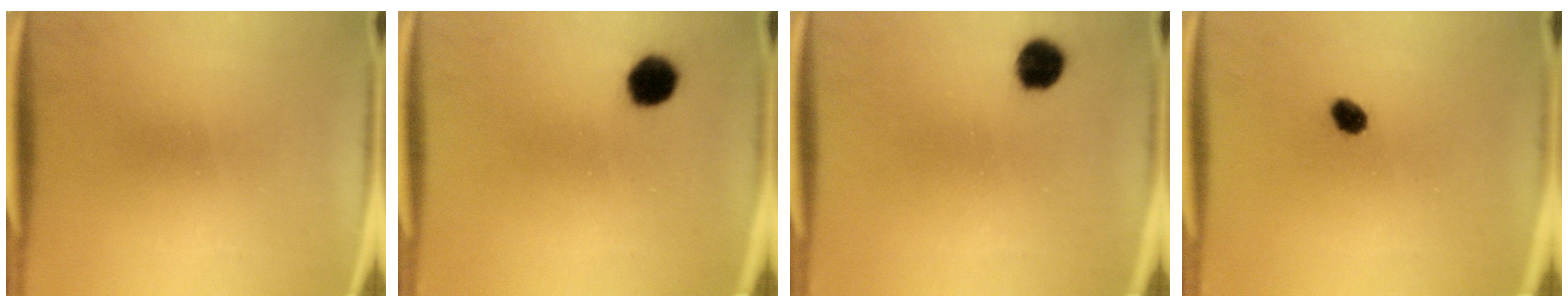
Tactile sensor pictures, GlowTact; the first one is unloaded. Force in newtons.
{"total": 6.2}
{"total": 5.5}
{"total": 3.0}